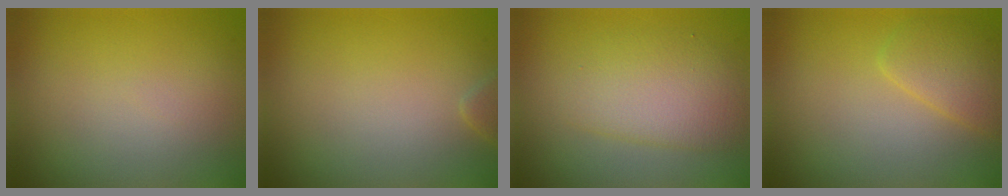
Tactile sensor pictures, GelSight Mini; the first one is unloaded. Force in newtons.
{"total": 1.0, "press": 1.0, "slide": 0.1}
{"total": 4.1, "press": 4.0, "slide": 0.1}
{"total": 2.8, "press": 2.8, "slide": 0.2}